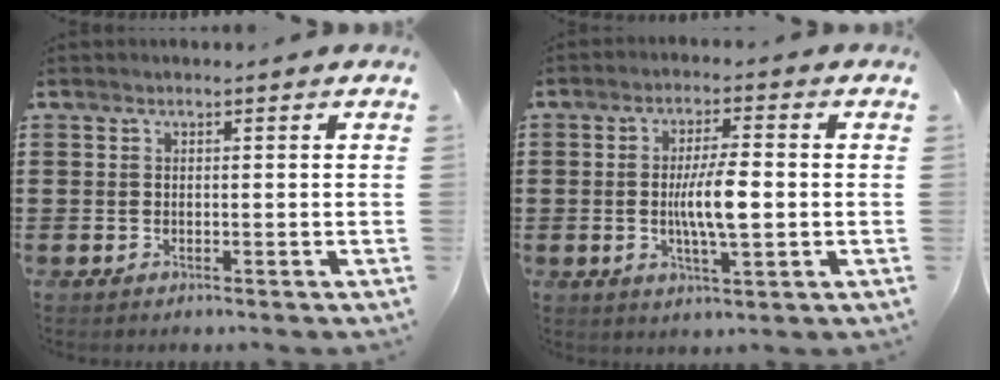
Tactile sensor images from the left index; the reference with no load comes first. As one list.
[{"total": 7.0, "force": [-0.5, 1.6, 6.8], "torque": [-0.125, -0.004, -0.017]}]